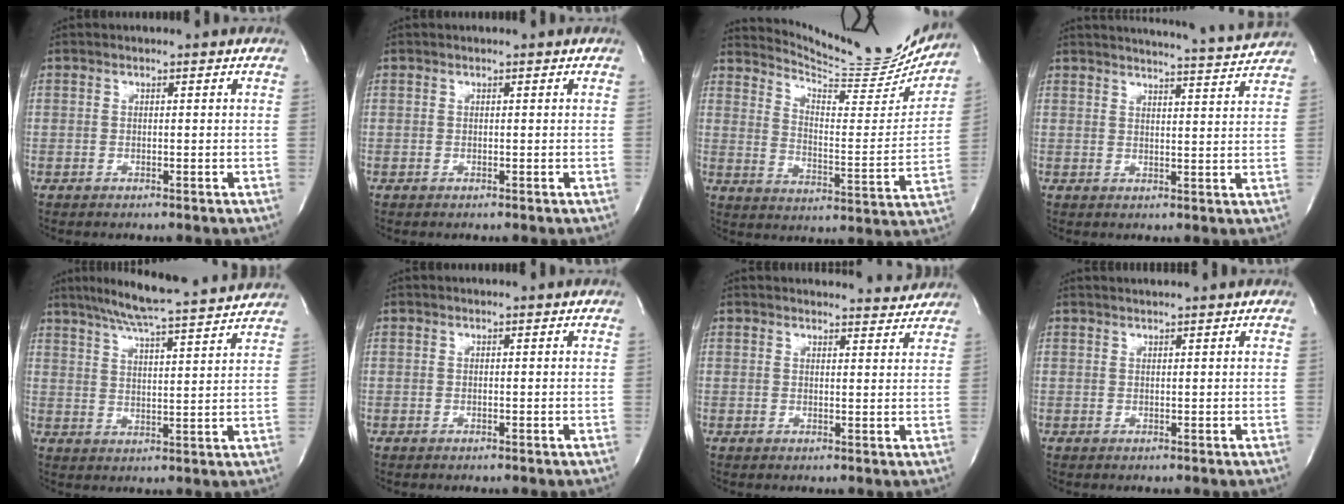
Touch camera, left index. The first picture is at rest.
{"total": 0.6, "force": [0.6, 0.1, 0.1], "torque": [-0.007, 0.005, 0.008]}
{"total": 16.7, "force": [16.4, 1.5, 3.1], "torque": [-0.055, -0.077, 0.215]}
{"total": 11.9, "force": [11.6, -1.2, 2.3], "torque": [-0.042, -0.038, 0.139]}
{"total": 17.0, "force": [15.2, 0.4, 7.6], "torque": [-0.132, 0.013, 0.212]}
{"total": 0.9, "force": [0.8, 0.1, 0.3], "torque": [-0.009, 0.008, 0.008]}
{"total": 7.9, "force": [7.8, 1.3, 0.5], "torque": [0.007, -0.009, 0.076]}
{"total": 2.7, "force": [2.6, -0.3, 0.7], "torque": [-0.010, 0.017, 0.041]}